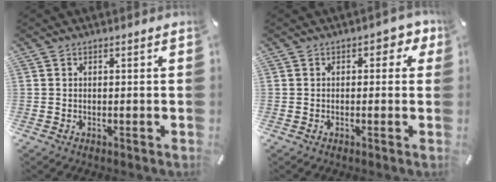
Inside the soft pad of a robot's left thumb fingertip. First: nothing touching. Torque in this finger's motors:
{"motor_torque": [0.53, 0.37, 0.33, -0.13, 0.00]}